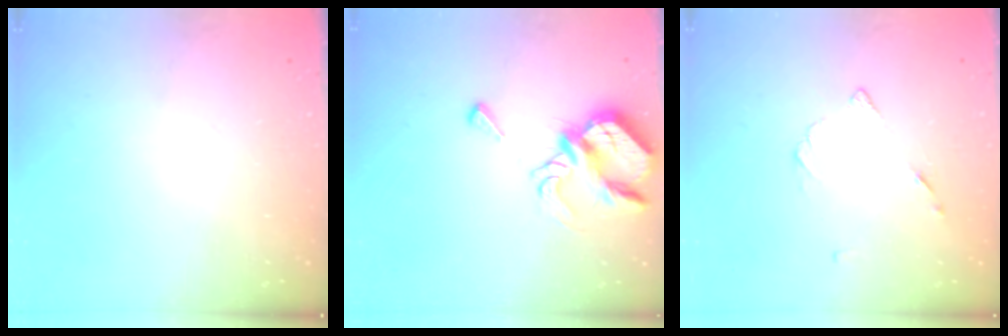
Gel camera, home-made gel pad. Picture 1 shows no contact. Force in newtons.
{"total": 7.2, "press": 7.2, "slide": 0.3}
{"total": 5.7, "press": 5.6, "slide": 0.7}